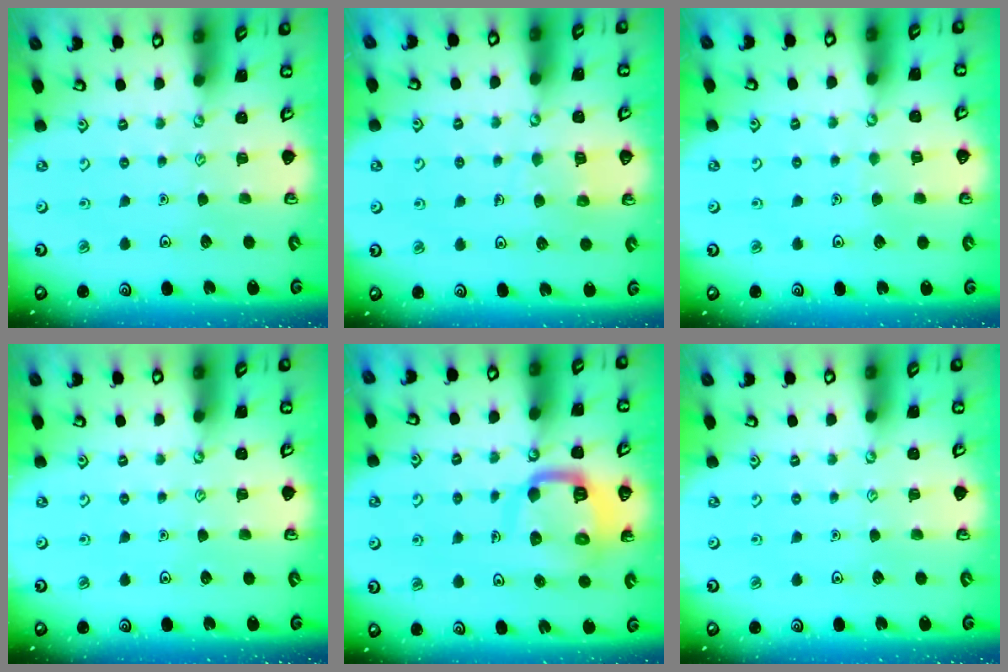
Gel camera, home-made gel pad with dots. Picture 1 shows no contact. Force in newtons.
{"total": 6.6, "press": 6.6, "slide": 0.5}
{"total": 2.7, "press": 2.7, "slide": 0.2}
{"total": 0.0}
{"total": 11.3, "press": 11.2, "slide": 1.4}
{"total": 0.0}